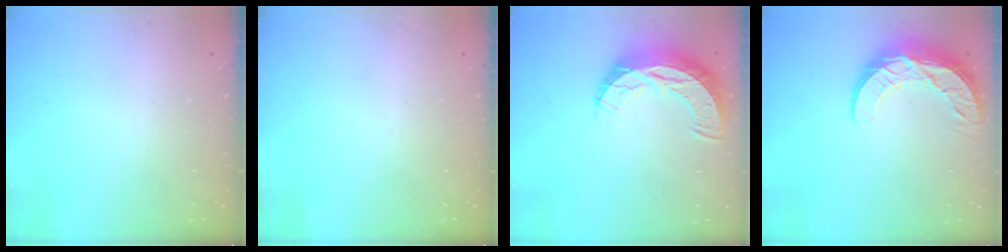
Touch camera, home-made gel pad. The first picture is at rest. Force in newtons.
{"total": 0.0}
{"total": 11.1, "press": 11.1, "slide": 0.7}
{"total": 11.3, "press": 11.2, "slide": 0.9}